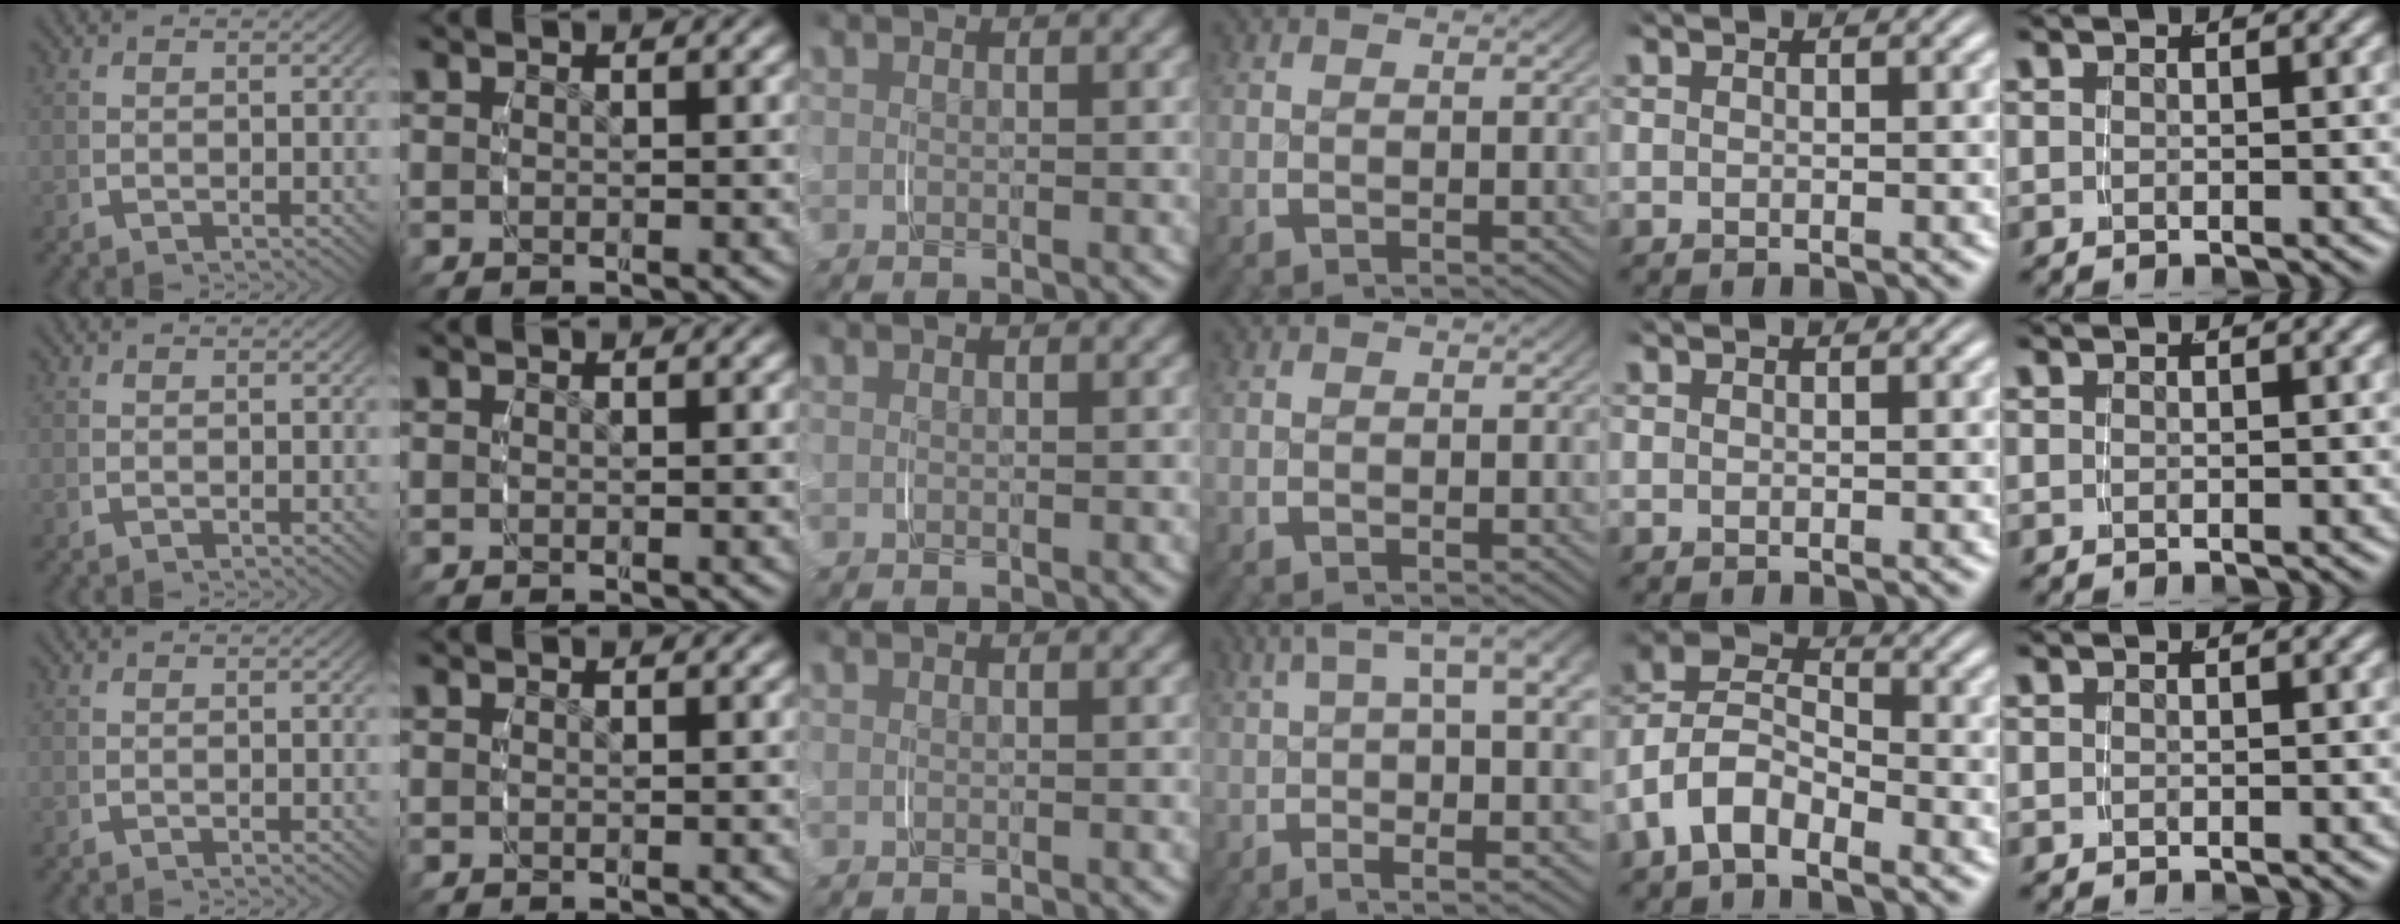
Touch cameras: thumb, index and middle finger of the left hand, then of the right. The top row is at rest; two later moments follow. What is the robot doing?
{"motion": "grasp_and_lifting", "object": "jacket"}